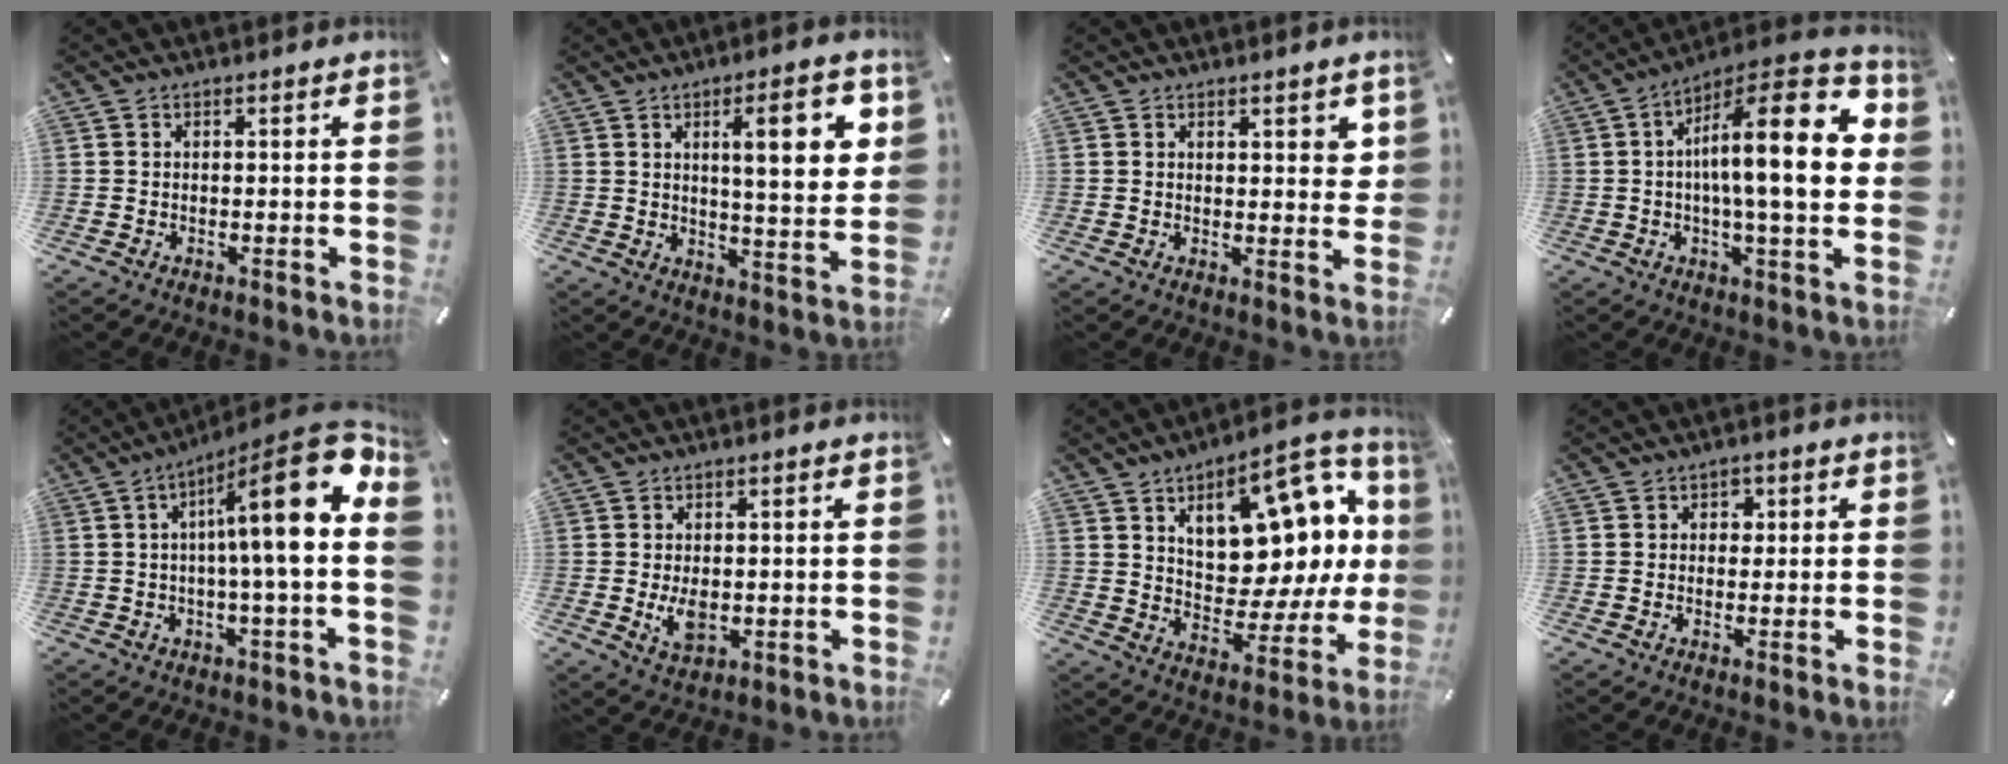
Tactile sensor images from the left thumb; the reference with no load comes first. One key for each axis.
{"total": 14.2, "fx": 5.1, "fy": 3.6, "fz": 12.8, "tx": -0.179, "ty": -0.015, "tz": 0.071}
{"total": 4.0, "fx": 2.2, "fy": 2.2, "fz": 2.5, "tx": -0.020, "ty": -0.009, "tz": 0.033}
{"total": 20.4, "fx": 2.7, "fy": 5.5, "fz": 19.4, "tx": -0.295, "ty": -0.016, "tz": 0.031}
{"total": 17.7, "fx": 4.2, "fy": 1.6, "fz": 17.1, "tx": -0.253, "ty": -0.048, "tz": 0.046}
{"total": 6.4, "fx": -0.8, "fy": 3.9, "fz": 5.0, "tx": -0.111, "ty": -0.009, "tz": -0.016}
{"total": 18.7, "fx": 8.6, "fy": 10.8, "fz": 12.5, "tx": -0.159, "ty": -0.067, "tz": 0.145}
{"total": 2.1, "fx": 0.1, "fy": 1.9, "fz": 0.9, "tx": -0.005, "ty": 0.001, "tz": -0.007}